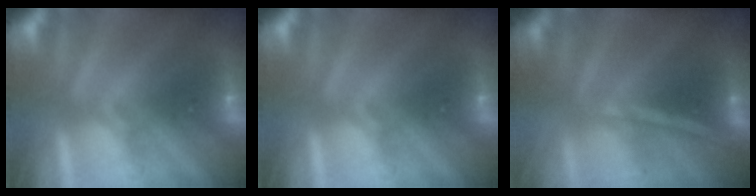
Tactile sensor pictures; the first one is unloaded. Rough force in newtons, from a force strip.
{"total": 0.0}
{"total": 1.3}